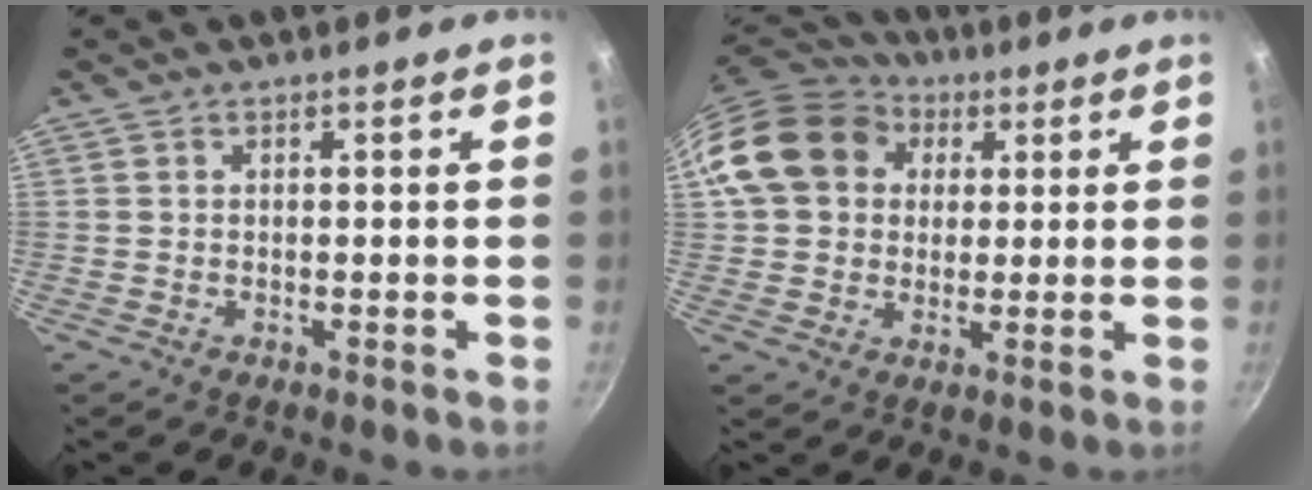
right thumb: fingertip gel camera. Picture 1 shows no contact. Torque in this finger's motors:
{"motor_torque": [0.85, 2.38, 0.60, 0.30, 0.17]}